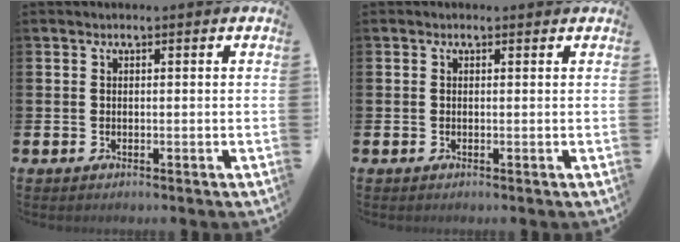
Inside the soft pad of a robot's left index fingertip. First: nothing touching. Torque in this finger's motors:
{"motor_torque": [0.07, -0.81, 0.52, 0.03]}